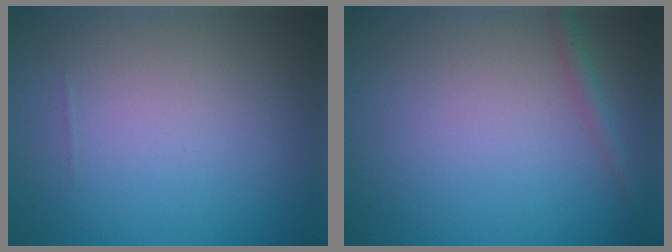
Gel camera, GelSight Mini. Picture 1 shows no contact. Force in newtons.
{"total": 1.3, "press": 1.3, "slide": 0.1}